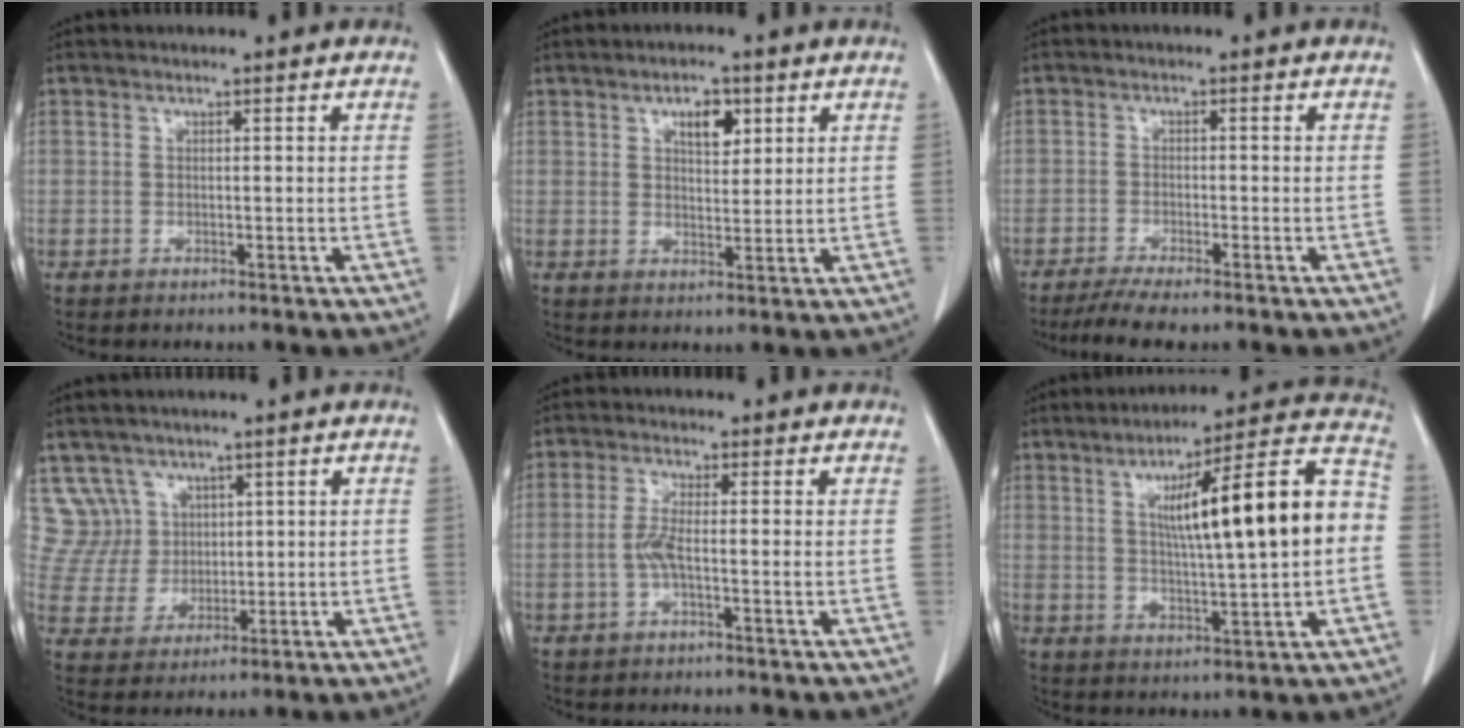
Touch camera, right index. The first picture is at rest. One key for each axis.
{"total": 4.4, "fx": 2.1, "fy": 2.0, "fz": 3.3, "tx": -0.053, "ty": 0.000, "tz": 0.035}
{"total": 5.5, "fx": -4.4, "fy": 0.2, "fz": 3.3, "tx": -0.056, "ty": -0.013, "tz": -0.073}
{"total": 6.7, "fx": 3.7, "fy": 5.6, "fz": -0.7, "tx": 0.017, "ty": 0.019, "tz": 0.085}
{"total": 2.8, "fx": -0.8, "fy": 0.1, "fz": 2.7, "tx": -0.057, "ty": 0.002, "tz": -0.016}
{"total": 17.3, "fx": 1.8, "fy": 1.9, "fz": 17.1, "tx": -0.253, "ty": 0.035, "tz": 0.027}